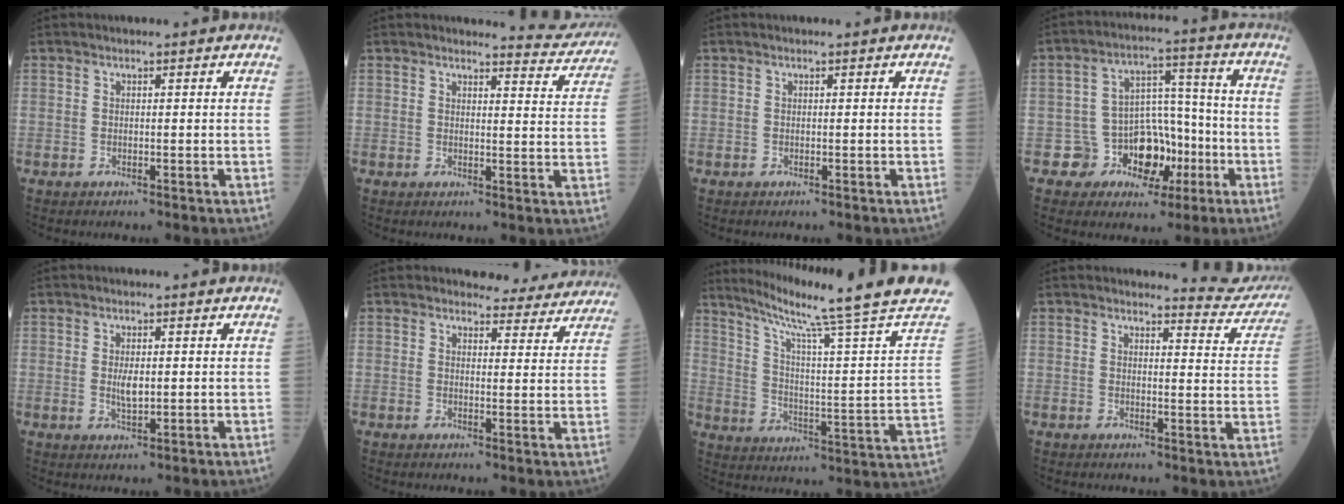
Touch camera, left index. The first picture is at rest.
{"total": 6.1, "force": [6.0, 0.1, -0.8], "torque": [0.009, -0.036, 0.054]}
{"total": 0.0}
{"total": 9.5, "force": [-3.7, 7.5, 4.4], "torque": [-0.059, 0.027, -0.052]}
{"total": 2.6, "force": [0.2, 0.9, 2.4], "torque": [-0.047, -0.004, 0.006]}
{"total": 8.5, "force": [8.2, 2.3, 0.5], "torque": [0.017, -0.015, 0.073]}
{"total": 21.3, "force": [17.7, -3.1, 11.5], "torque": [-0.189, -0.071, 0.240]}
{"total": 6.9, "force": [6.9, 0.1, -1.0], "torque": [0.015, -0.053, 0.060]}